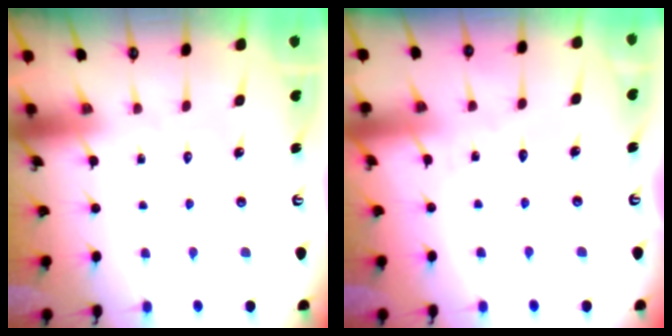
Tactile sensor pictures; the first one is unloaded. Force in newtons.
{"total": 3.3, "press": 3.3, "slide": 0.4}